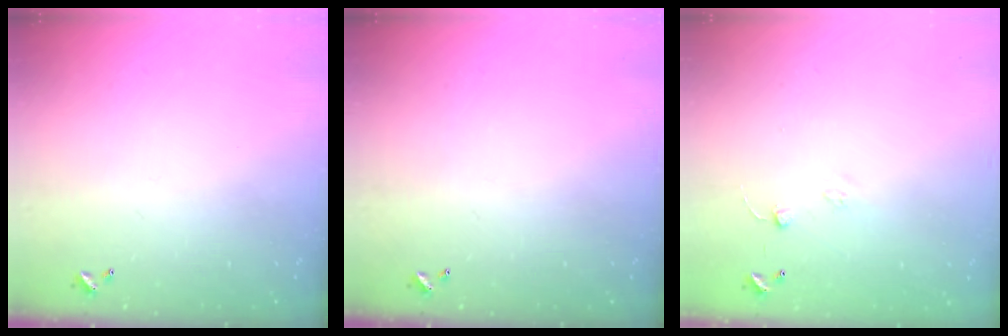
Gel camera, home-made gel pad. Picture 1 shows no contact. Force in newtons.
{"total": 0.0}
{"total": 6.2, "press": 6.2, "slide": 0.6}